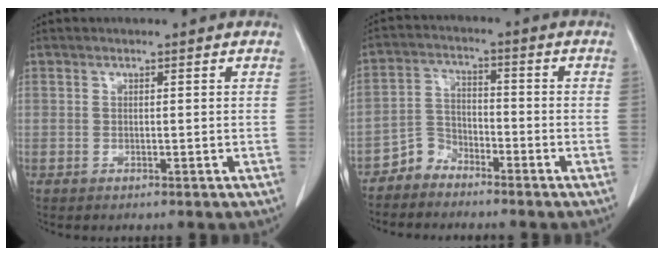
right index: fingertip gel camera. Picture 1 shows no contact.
{"total": 4.1, "force": [-3.5, 2.2, -0.2], "torque": [0.010, 0.008, -0.072]}